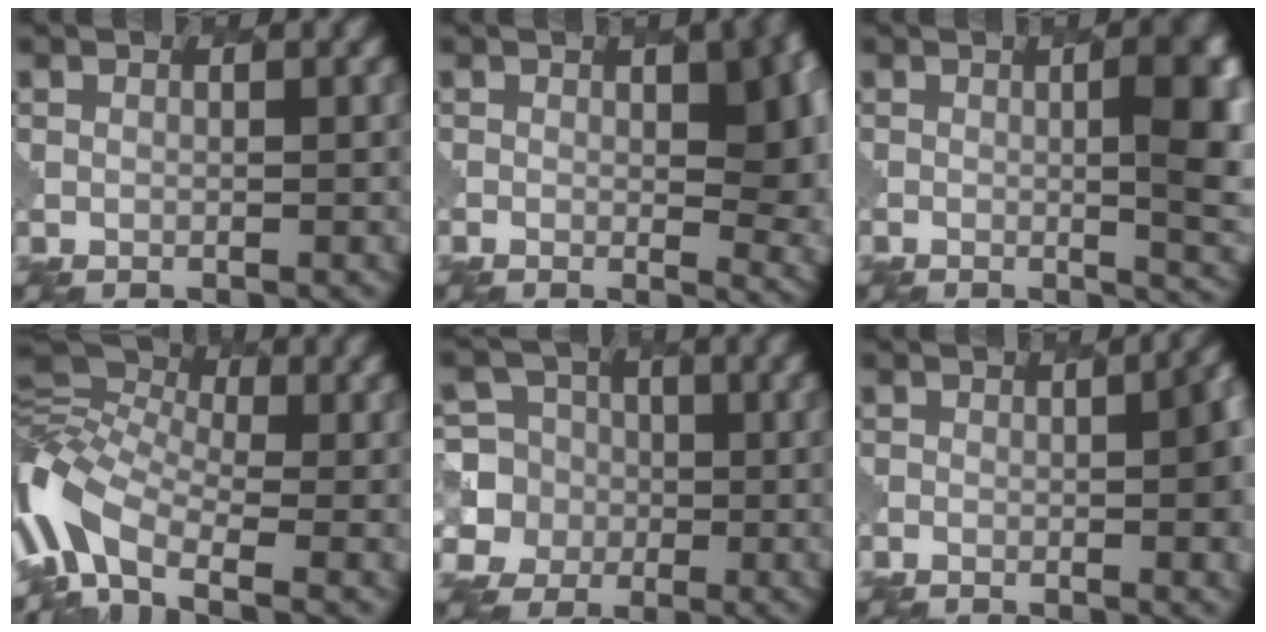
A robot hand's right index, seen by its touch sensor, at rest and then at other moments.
{"total": 8.2, "force": [0.8, 3.3, 7.5], "torque": [-0.085, 0.001, 0.012]}
{"total": 7.9, "force": [0.0, 2.4, 7.5], "torque": [-0.076, 0.004, -0.001]}
{"total": 11.8, "force": [-3.7, 6.7, 9.0], "torque": [-0.207, 0.010, -0.092]}
{"total": 6.8, "force": [-0.6, 6.8, 0.7], "torque": [-0.014, 0.018, -0.033]}
{"total": 6.0, "force": [-0.9, 2.2, 5.5], "torque": [-0.053, 0.003, -0.015]}